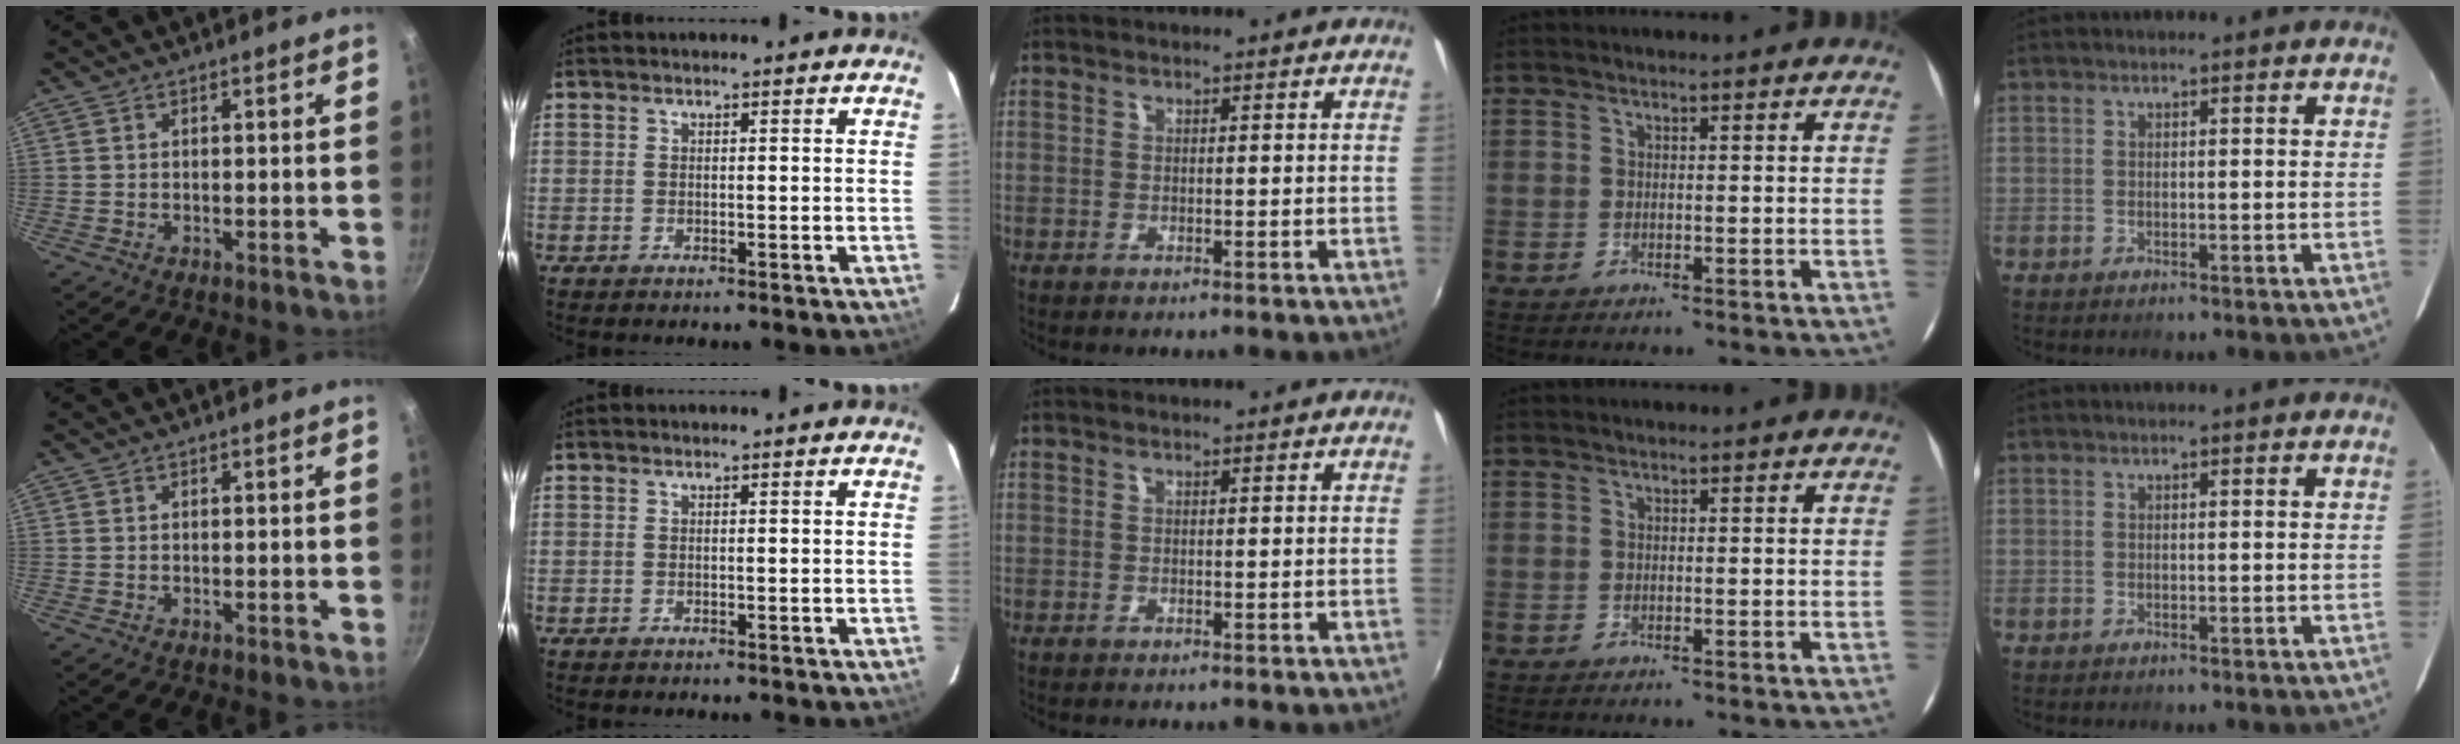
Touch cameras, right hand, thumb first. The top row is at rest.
{}